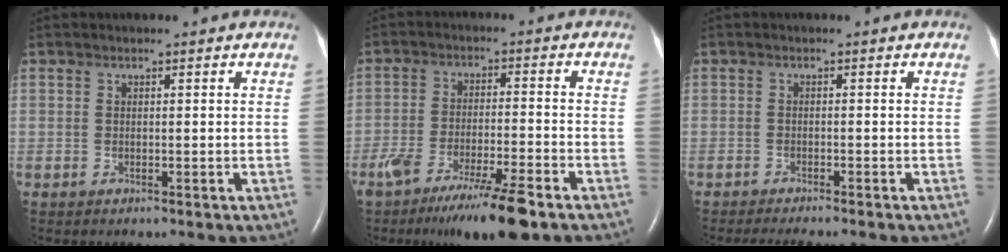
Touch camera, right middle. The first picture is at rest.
{"total": 11.4, "force": [-7.9, 0.6, 8.3], "torque": [-0.140, -0.029, -0.129]}
{"total": 5.4, "force": [-4.8, 0.3, 2.5], "torque": [-0.029, -0.010, -0.069]}